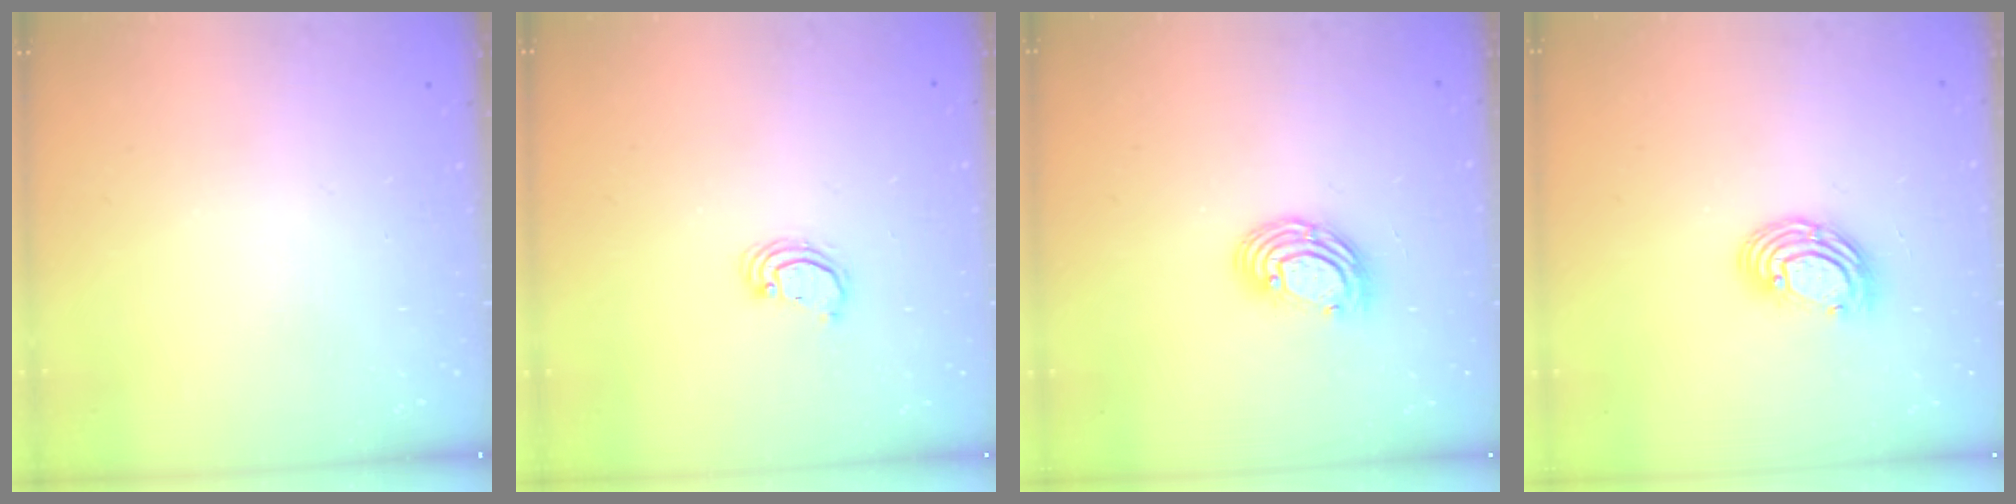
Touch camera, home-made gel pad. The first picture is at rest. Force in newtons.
{"total": 2.7, "press": 2.7, "slide": 0.1}
{"total": 8.8, "press": 8.7, "slide": 1.5}
{"total": 8.8, "press": 8.7, "slide": 1.5}